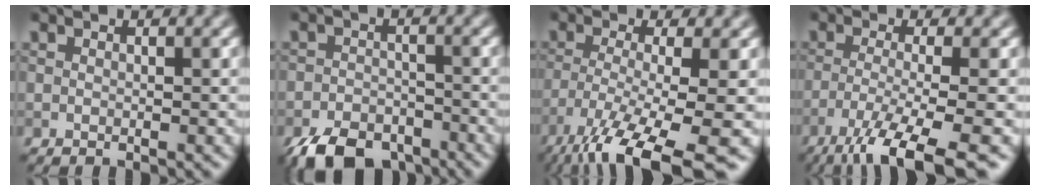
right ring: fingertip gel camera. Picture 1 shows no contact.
{"total": 6.5, "force": [-4.8, 3.3, 2.9], "torque": [-0.047, -0.012, -0.083]}
{"total": 12.0, "force": [-7.6, 2.7, 8.8], "torque": [-0.159, -0.020, -0.129]}
{"total": 8.4, "force": [-5.1, 1.8, 6.5], "torque": [-0.097, -0.008, -0.101]}